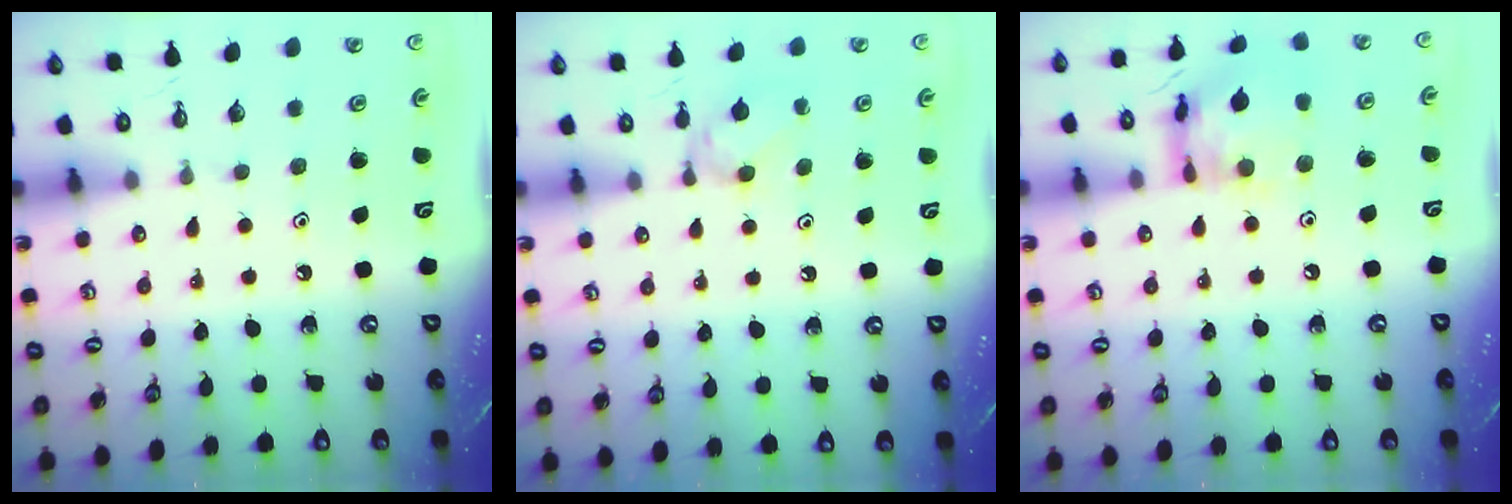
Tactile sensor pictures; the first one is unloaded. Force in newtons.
{"total": 4.5, "press": 4.5, "slide": 0.5}
{"total": 12.8, "press": 12.8, "slide": 0.9}